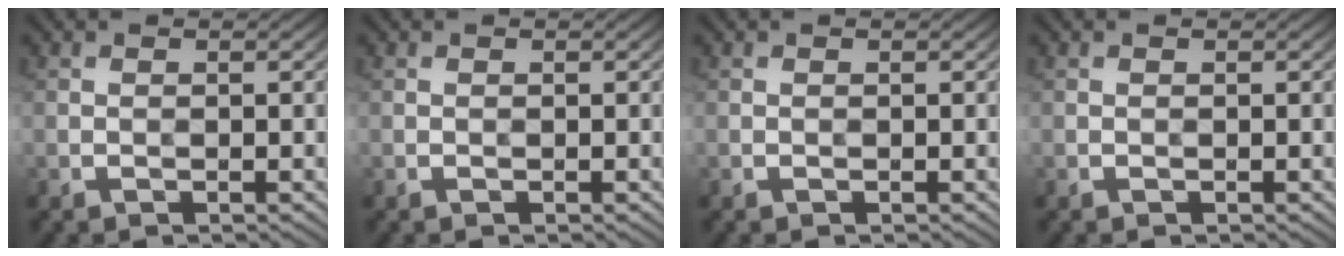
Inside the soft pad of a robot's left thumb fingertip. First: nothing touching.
{"total": 0.0}
{"total": 0.0}
{"total": 0.0}